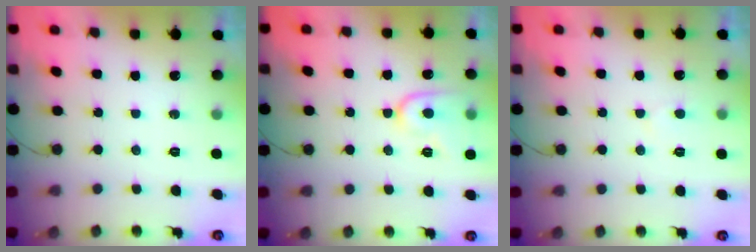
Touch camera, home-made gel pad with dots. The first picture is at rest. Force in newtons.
{"total": 9.8, "press": 9.8, "slide": 0.8}
{"total": 3.5, "press": 3.5, "slide": 0.4}